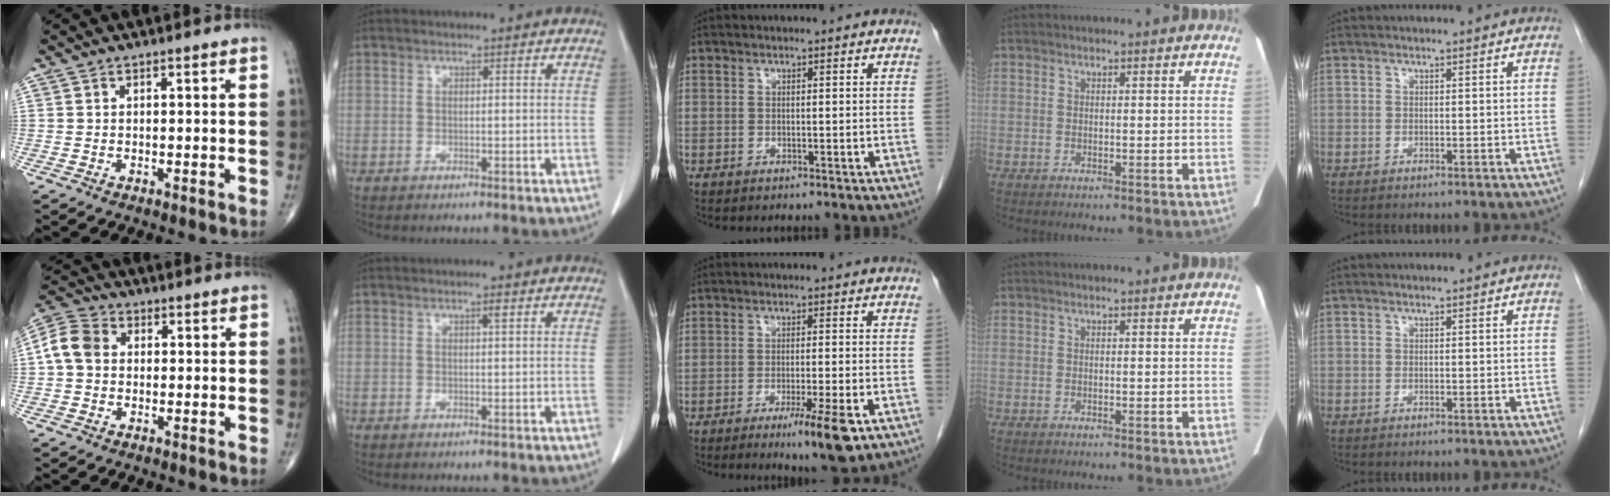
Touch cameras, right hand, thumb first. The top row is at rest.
{"thumb": {"total": 7.1, "force": [0.4, 5.7, 4.3], "torque": [-0.079, 0.021, -0.003]}, "index": {"total": 0.9, "force": [0.4, 0.1, 0.8], "torque": [-0.016, 0.001, 0.007]}, "middle": {"total": 7.1, "force": [-3.7, 0.0, 6.0], "torque": [-0.093, -0.018, -0.054]}}